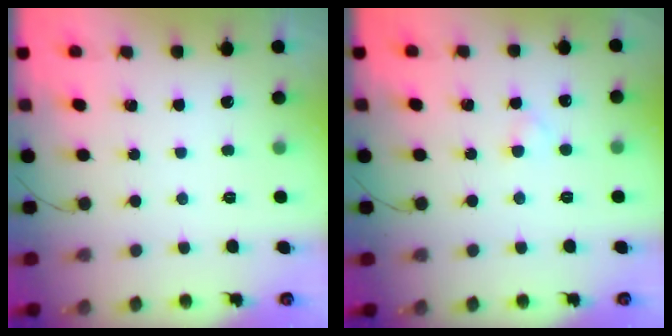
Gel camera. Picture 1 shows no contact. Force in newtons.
{"total": 1.8, "press": 1.5, "slide": 1.0}